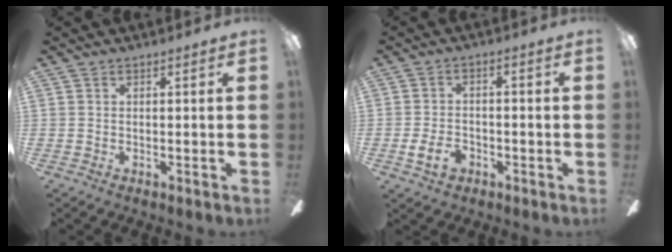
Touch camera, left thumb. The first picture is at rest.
{"total": 5.9, "force": [-2.4, 4.0, 3.7], "torque": [-0.074, 0.013, -0.044]}